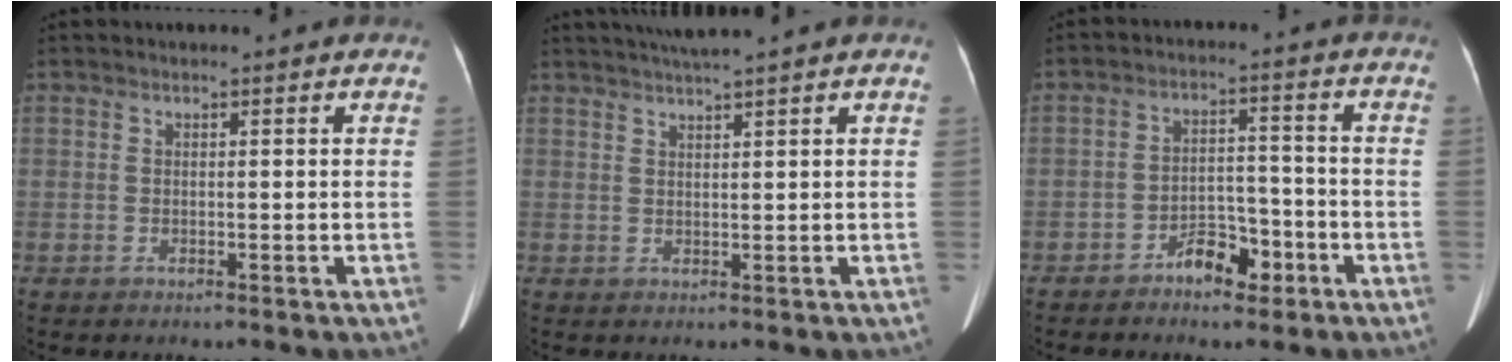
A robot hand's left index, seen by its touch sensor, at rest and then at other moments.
{"total": 4.1, "force": [3.4, -1.0, 2.0], "torque": [-0.031, 0.016, 0.063]}
{"total": 5.5, "force": [-3.4, 2.7, 3.3], "torque": [-0.056, 0.016, -0.053]}